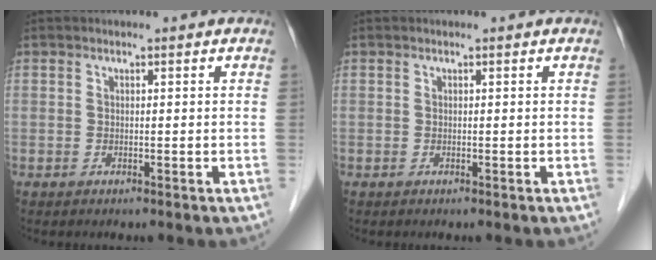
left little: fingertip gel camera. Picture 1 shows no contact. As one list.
[{"total": 0.0}]